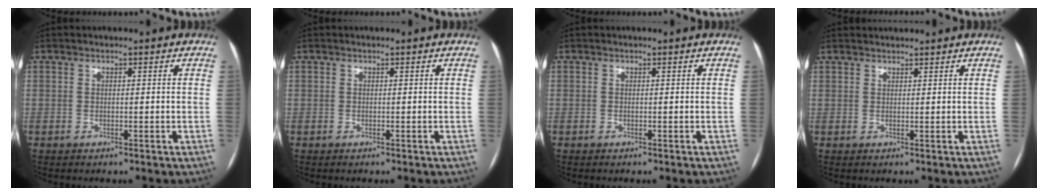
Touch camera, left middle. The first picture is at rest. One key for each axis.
{"total": 0.0}
{"total": 0.0}
{"total": 2.4, "fx": 2.4, "fy": 0.3, "fz": 0.3, "tx": -0.001, "ty": 0.019, "tz": 0.037}